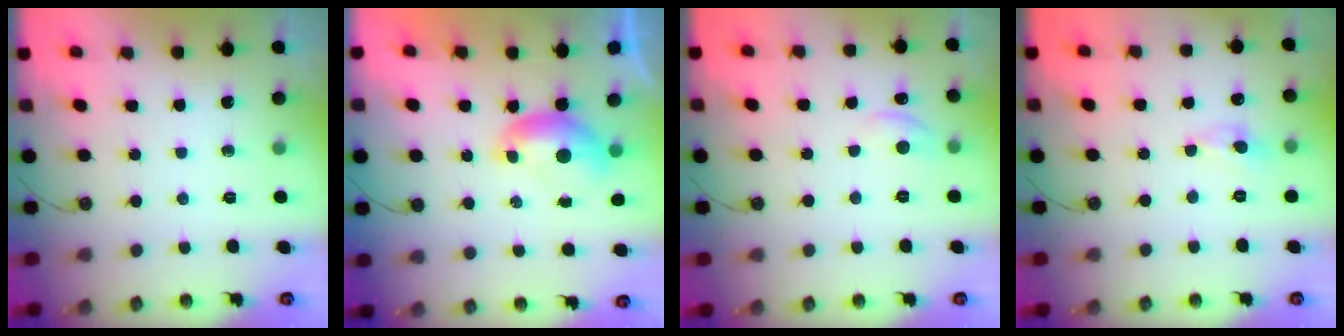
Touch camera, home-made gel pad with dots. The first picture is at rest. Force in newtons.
{"total": 0.0}
{"total": 1.8, "press": 1.7, "slide": 0.7}
{"total": 0.6, "press": 0.5, "slide": 0.4}